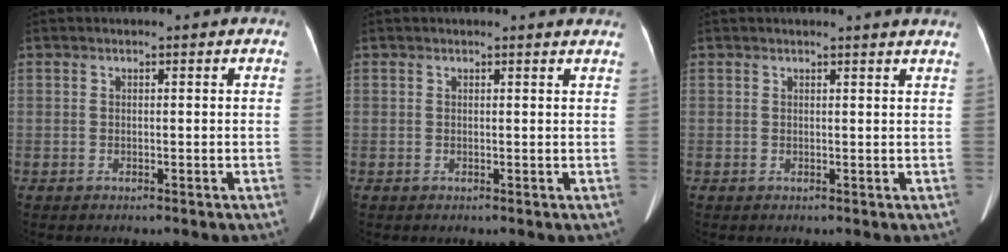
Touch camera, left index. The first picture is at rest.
{"total": 3.1, "force": [3.1, 0.0, 0.7], "torque": [-0.012, -0.002, 0.019]}
{"total": 4.3, "force": [4.0, -0.4, 1.4], "torque": [-0.019, 0.002, 0.031]}